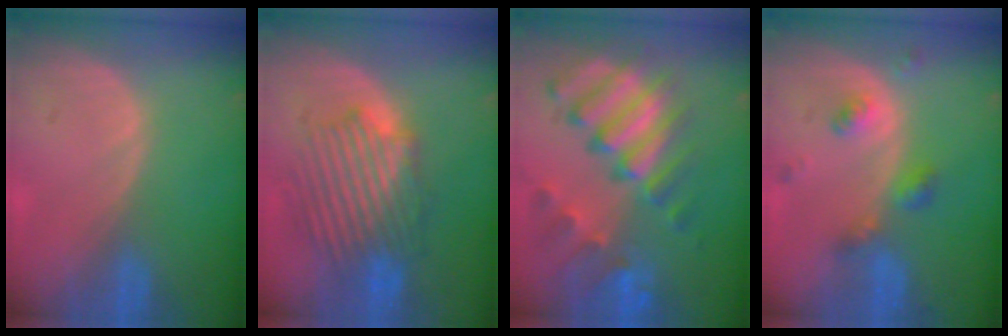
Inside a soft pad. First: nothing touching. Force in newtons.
{"total": 8.6, "press": 8.5, "slide": 1.6}
{"total": 11.7, "press": 10.0, "slide": 6.0}
{"total": 5.0, "press": 4.4, "slide": 2.3}